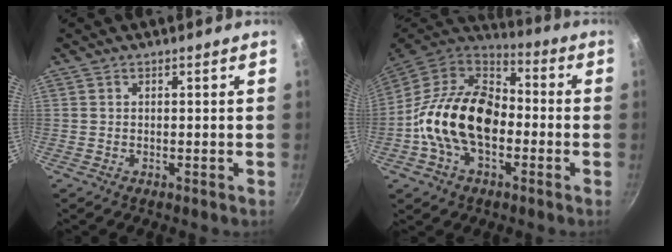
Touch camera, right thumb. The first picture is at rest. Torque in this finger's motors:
{"motor_torque": [2.37, 2.64, 1.36, -1.41, 0.26]}